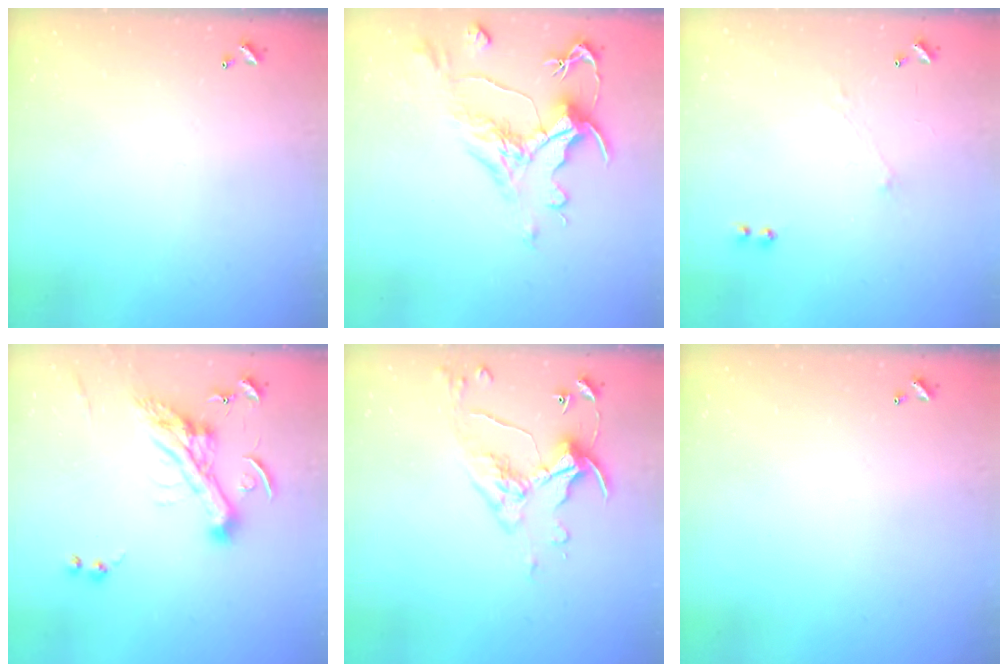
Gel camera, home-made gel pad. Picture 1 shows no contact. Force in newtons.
{"total": 1.8, "press": 1.1, "slide": 1.4}
{"total": 1.0, "press": 0.9, "slide": 0.5}
{"total": 6.7, "press": 6.5, "slide": 1.6}
{"total": 6.8, "press": 6.7, "slide": 0.8}
{"total": 0.0}